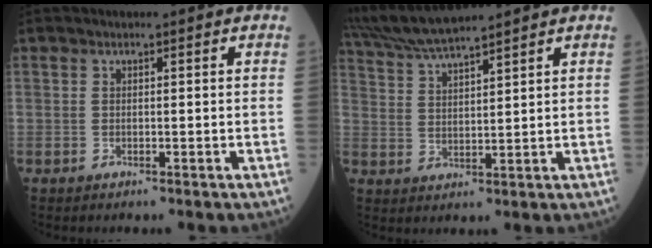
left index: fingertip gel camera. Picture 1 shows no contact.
{"total": 9.4, "force": [8.5, -0.6, 3.9], "torque": [-0.079, 0.025, 0.163]}